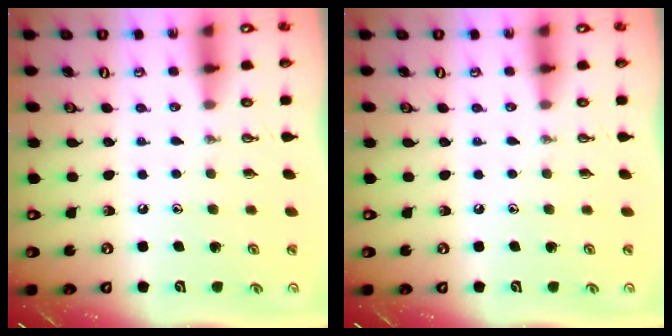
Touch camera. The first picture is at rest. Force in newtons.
{"total": 0.0}